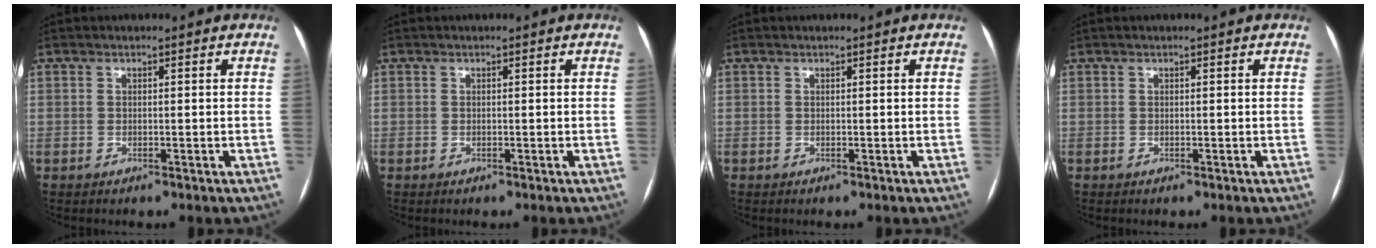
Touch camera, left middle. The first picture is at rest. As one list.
[{"total": 0.0}, {"total": 0.0}, {"total": 0.0}]